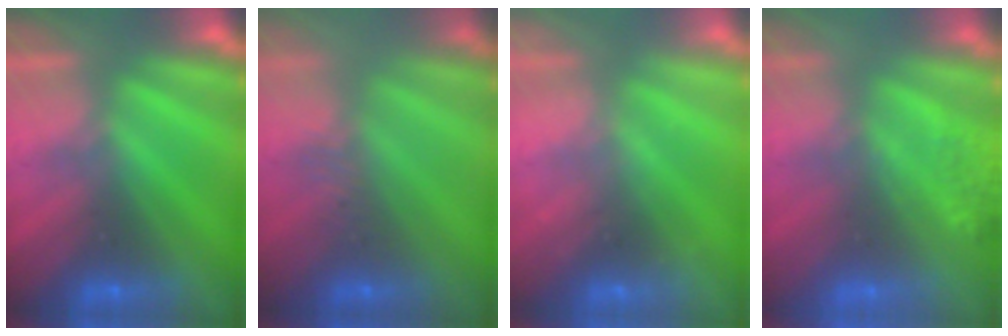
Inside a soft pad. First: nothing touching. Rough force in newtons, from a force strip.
{"total": 2.9}
{"total": 2.1}
{"total": 7.6}